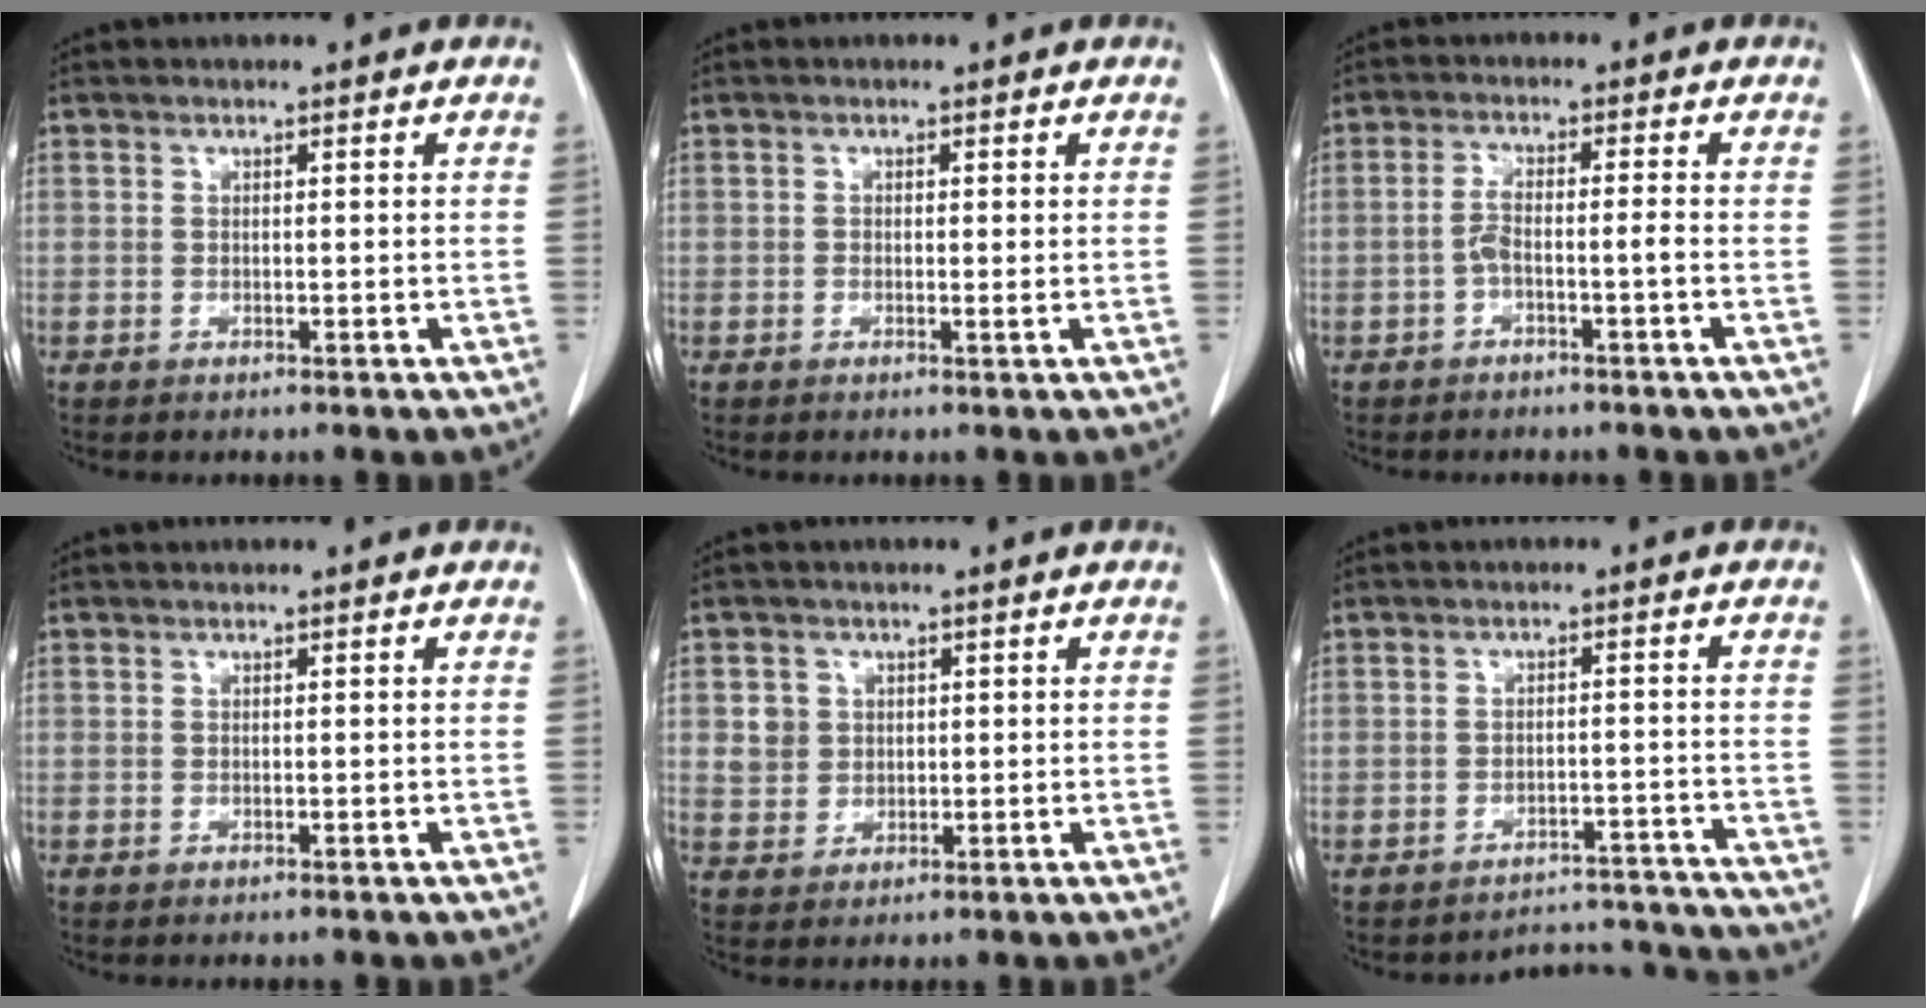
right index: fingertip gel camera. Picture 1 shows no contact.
{"total": 0.6, "force": [-0.1, 0.2, 0.6], "torque": [-0.009, -0.001, -0.002]}
{"total": 3.0, "force": [-1.5, 0.2, 2.7], "torque": [-0.050, 0.011, -0.026]}
{"total": 0.0}
{"total": 3.7, "force": [0.9, 3.5, 0.8], "torque": [-0.012, 0.010, 0.022]}
{"total": 7.7, "force": [-7.3, 1.7, -2.0], "torque": [0.038, 0.040, -0.084]}